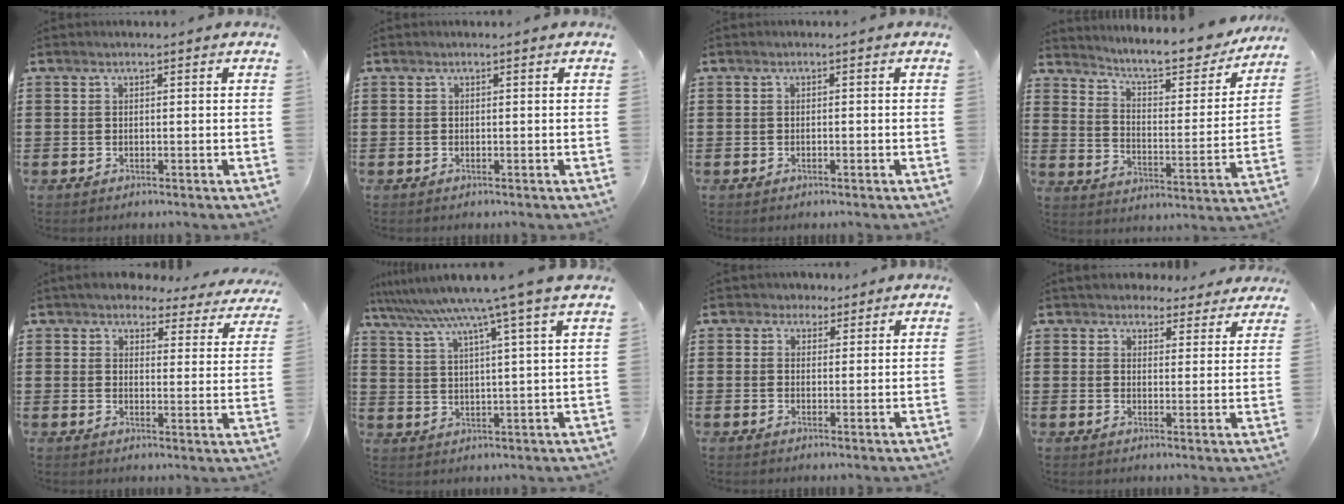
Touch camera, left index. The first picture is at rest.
{"total": 0.0}
{"total": 0.6, "force": [-0.3, 0.2, 0.4], "torque": [-0.010, -0.003, -0.005]}
{"total": 7.7, "force": [7.0, 0.7, 3.2], "torque": [-0.078, -0.051, 0.112]}
{"total": 4.5, "force": [4.3, 1.0, 1.1], "torque": [-0.045, -0.020, 0.073]}
{"total": 7.8, "force": [6.0, -1.4, 4.7], "torque": [-0.114, -0.037, 0.095]}
{"total": 1.9, "force": [1.2, 1.5, 0.1], "torque": [-0.010, 0.008, 0.022]}
{"total": 4.0, "force": [3.7, 1.5, 0.3], "torque": [-0.014, -0.007, 0.068]}